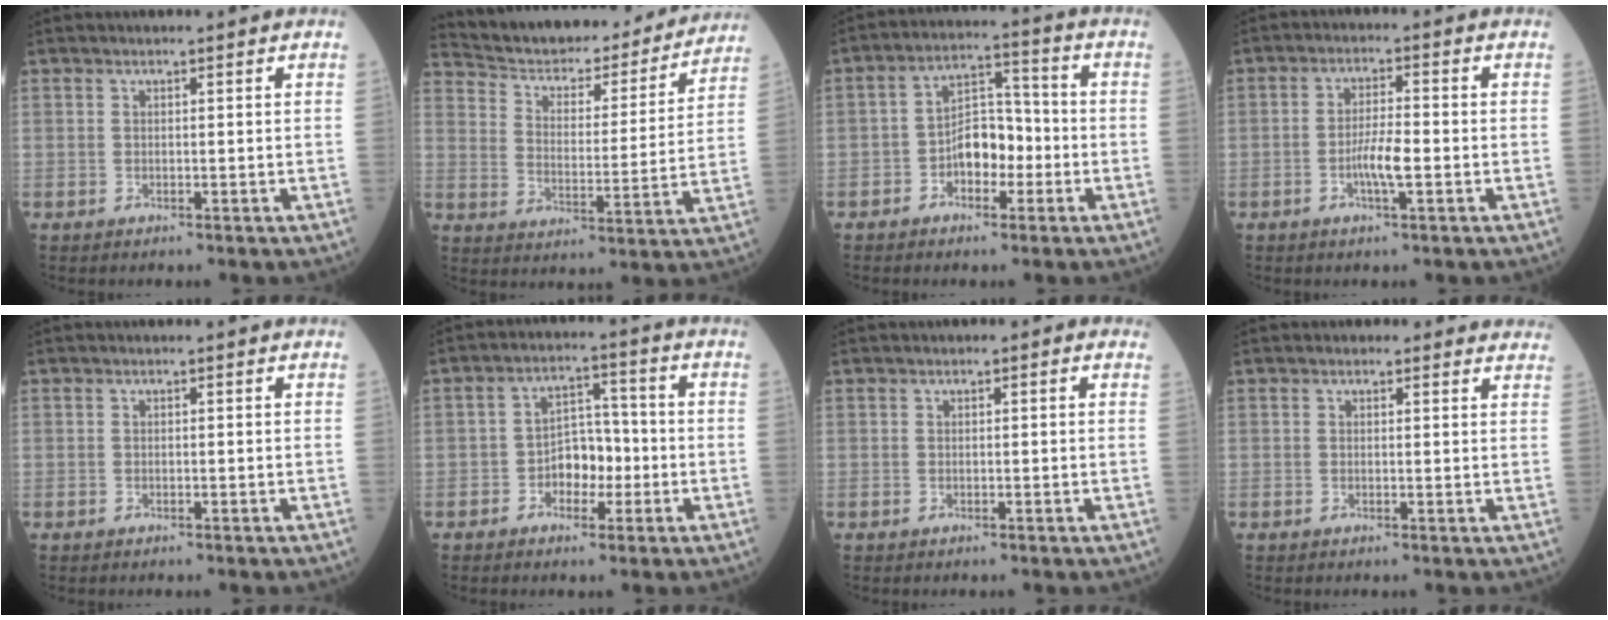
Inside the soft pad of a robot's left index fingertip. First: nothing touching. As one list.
[{"total": 21.9, "force": [20.3, 5.0, 6.4], "torque": [-0.100, -0.014, 0.279]}, {"total": 7.0, "force": [-2.5, 3.9, 5.3], "torque": [-0.093, 0.021, -0.048]}, {"total": 4.4, "force": [-1.6, 0.5, 4.0], "torque": [-0.078, -0.005, -0.033]}, {"total": 0.0}, {"total": 5.8, "force": [-2.1, 3.5, 4.1], "torque": [-0.064, 0.015, -0.040]}, {"total": 0.8, "force": [0.1, 0.5, 0.6], "torque": [-0.008, 0.009, -0.004]}, {"total": 3.8, "force": [3.4, 1.6, 0.4], "torque": [0.016, -0.004, 0.016]}]